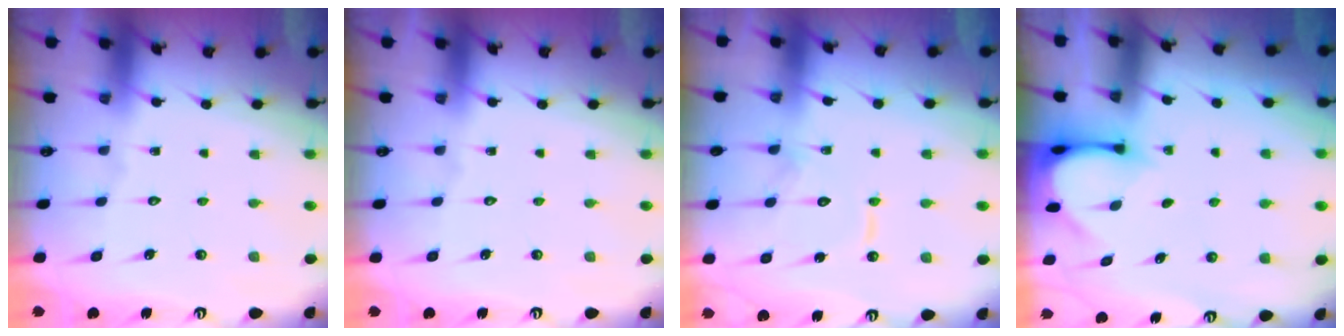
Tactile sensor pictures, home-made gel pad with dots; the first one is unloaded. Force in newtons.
{"total": 0.0}
{"total": 10.4, "press": 10.4, "slide": 1.0}
{"total": 3.4, "press": 3.4, "slide": 0.3}